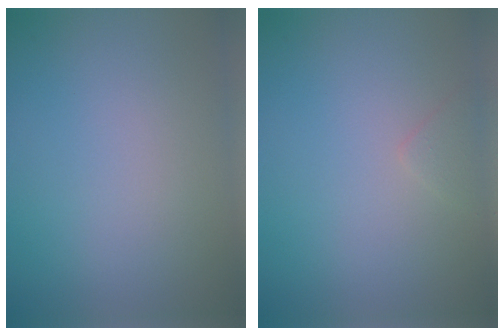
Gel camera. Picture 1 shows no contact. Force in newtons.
{"total": 0.8, "press": 0.8, "slide": 0.0}